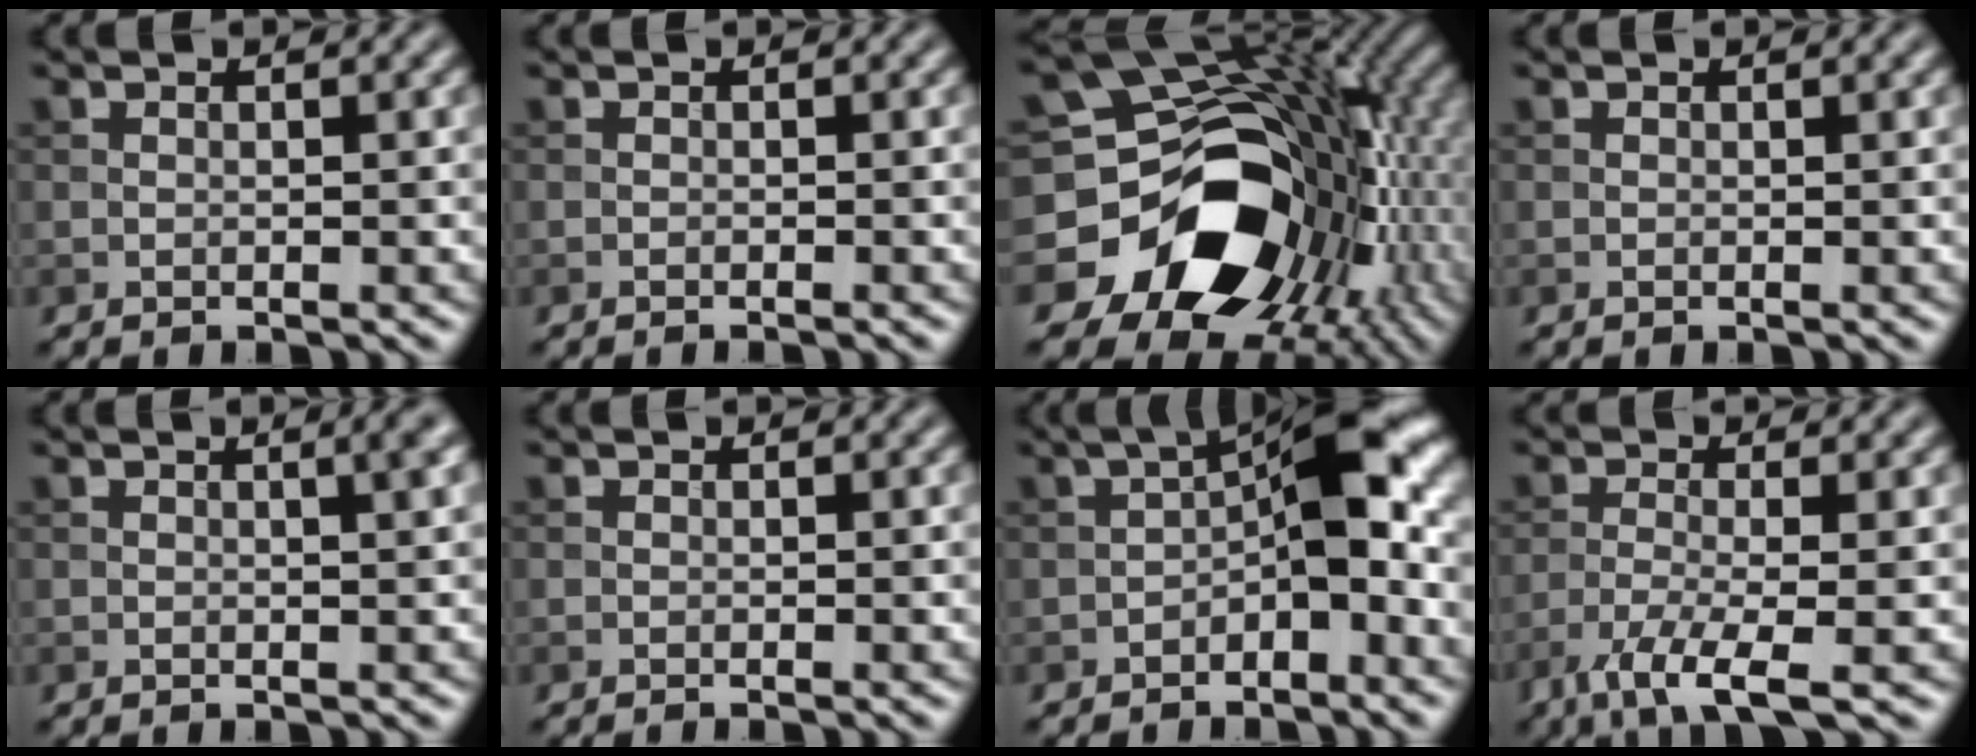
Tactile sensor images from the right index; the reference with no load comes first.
{"total": 0.7, "force": [-0.5, 0.1, 0.5], "torque": [-0.004, 0.000, -0.011]}
{"total": 16.9, "force": [-5.1, 12.3, 10.5], "torque": [-0.179, -0.033, -0.071]}
{"total": 0.0}
{"total": 2.3, "force": [0.5, 0.6, 2.2], "torque": [-0.021, 0.006, 0.001]}
{"total": 0.6, "force": [-0.2, 0.2, 0.5], "torque": [-0.005, -0.004, -0.006]}
{"total": 7.4, "force": [-1.3, 2.8, 6.7], "torque": [-0.089, 0.027, -0.033]}
{"total": 5.0, "force": [-3.0, 1.0, 4.0], "torque": [-0.075, -0.007, -0.062]}